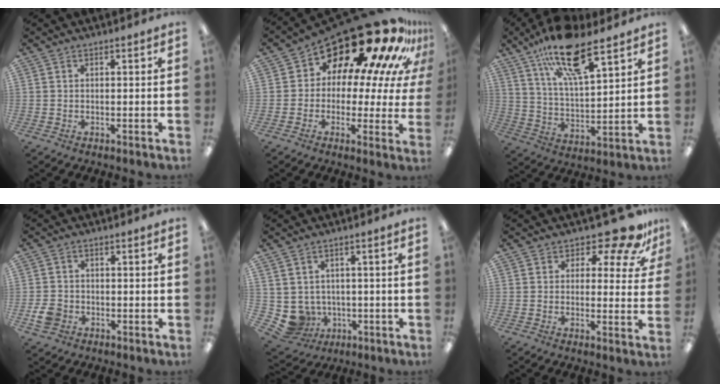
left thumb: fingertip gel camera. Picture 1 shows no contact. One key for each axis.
{"total": 23.5, "fx": 16.8, "fy": 9.5, "fz": 13.4, "tx": -0.196, "ty": -0.134, "tz": 0.287}
{"total": 17.6, "fx": 11.6, "fy": 5.9, "fz": 11.9, "tx": -0.201, "ty": -0.053, "tz": 0.193}
{"total": 4.4, "fx": -1.5, "fy": 3.6, "fz": 1.9, "tx": -0.033, "ty": 0.001, "tz": -0.029}
{"total": 5.6, "fx": 0.1, "fy": 5.5, "fz": 1.1, "tx": -0.059, "ty": -0.005, "tz": 0.011}
{"total": 10.7, "fx": 7.6, "fy": 4.2, "fz": 6.3, "tx": -0.087, "ty": -0.056, "tz": 0.134}